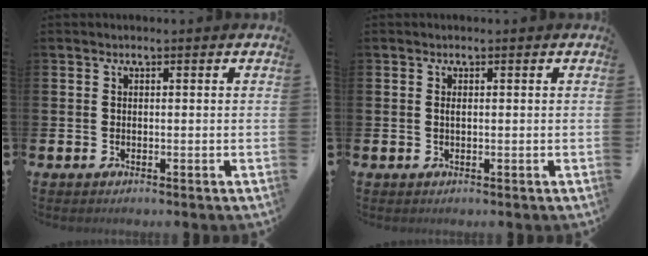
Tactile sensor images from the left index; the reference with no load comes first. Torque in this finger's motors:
{"motor_torque": [0.24, 0.18, -0.01, 0.00]}